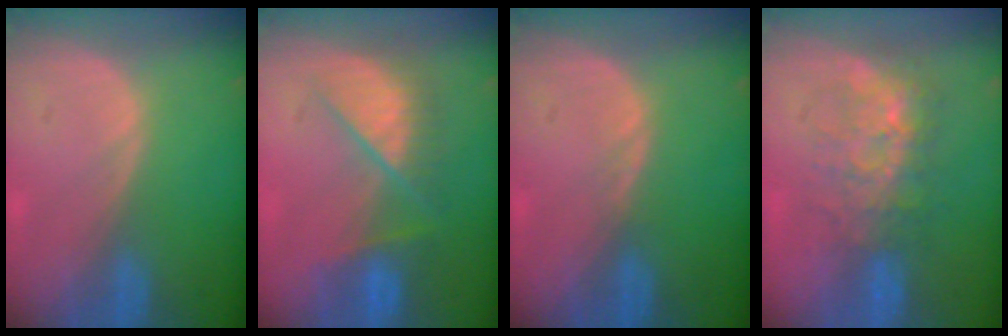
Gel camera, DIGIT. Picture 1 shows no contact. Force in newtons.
{"total": 7.3, "press": 7.3, "slide": 0.6}
{"total": 0.7, "press": 0.7, "slide": 0.2}
{"total": 7.5, "press": 7.2, "slide": 2.2}